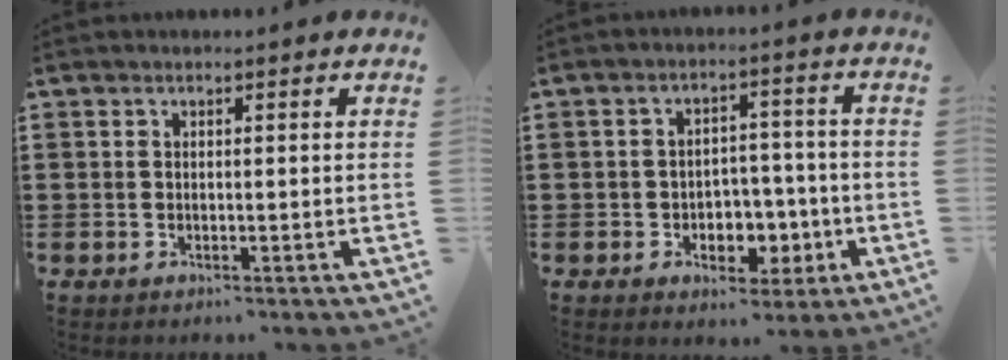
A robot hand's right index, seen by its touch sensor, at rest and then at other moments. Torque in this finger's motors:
{"motor_torque": [0.25, -0.05, 0.50, 0.05]}